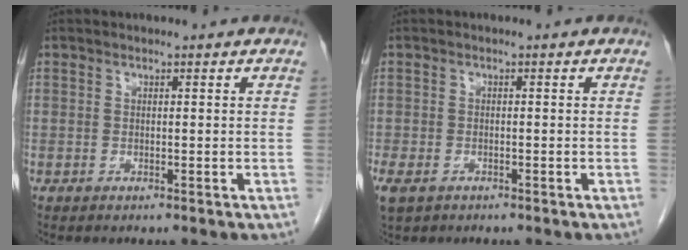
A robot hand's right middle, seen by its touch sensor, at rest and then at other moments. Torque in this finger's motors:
{"motor_torque": [1.11, -0.89, 0.40, 0.09]}